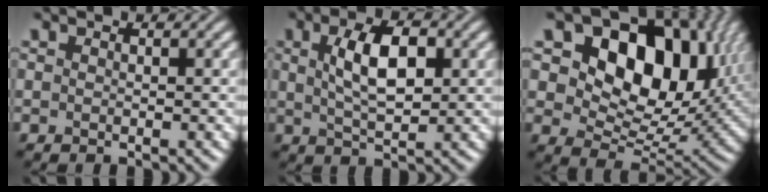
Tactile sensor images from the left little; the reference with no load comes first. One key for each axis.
{"total": 5.3, "fx": 1.1, "fy": 2.4, "fz": 4.6, "tx": -0.089, "ty": 0.005, "tz": 0.021}
{"total": 15.3, "fx": 5.7, "fy": 9.9, "fz": 10.2, "tx": -0.149, "ty": 0.006, "tz": 0.095}